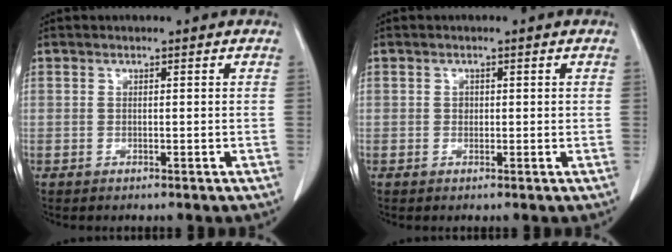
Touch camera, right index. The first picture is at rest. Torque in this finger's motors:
{"motor_torque": [0.15, -0.12, -0.01, 0.01]}